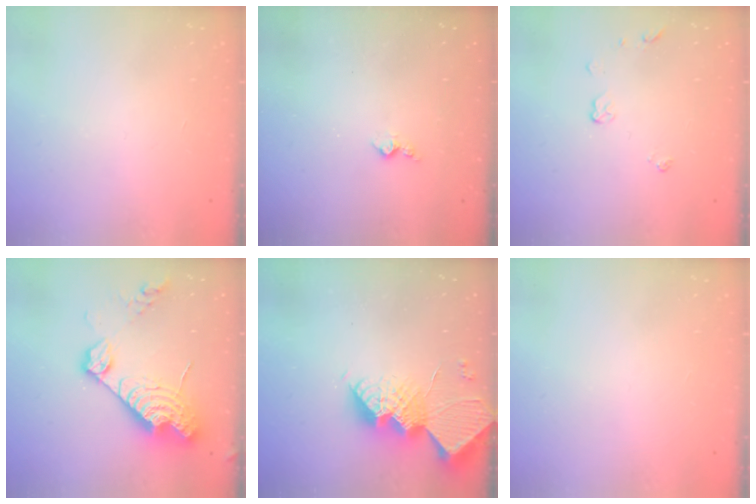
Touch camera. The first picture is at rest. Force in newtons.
{"total": 3.4, "press": 3.4, "slide": 0.4}
{"total": 4.1, "press": 4.1, "slide": 0.6}
{"total": 17.0, "press": 16.9, "slide": 2.0}
{"total": 16.4, "press": 16.3, "slide": 1.2}
{"total": 0.0}